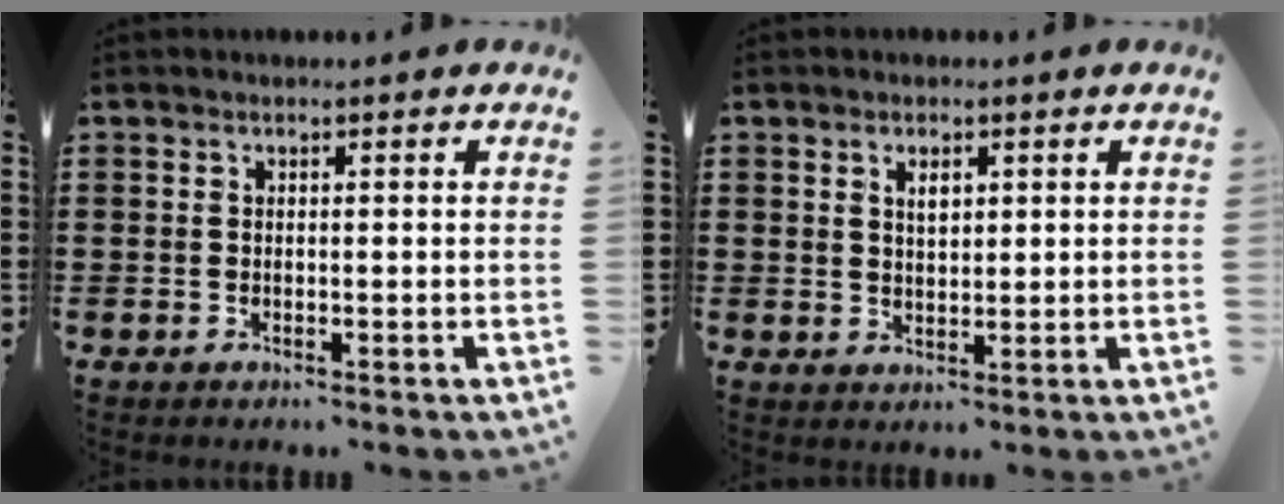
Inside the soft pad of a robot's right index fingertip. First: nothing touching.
{"total": 2.3, "force": [1.1, 1.2, 1.7], "torque": [-0.028, 0.001, 0.017]}